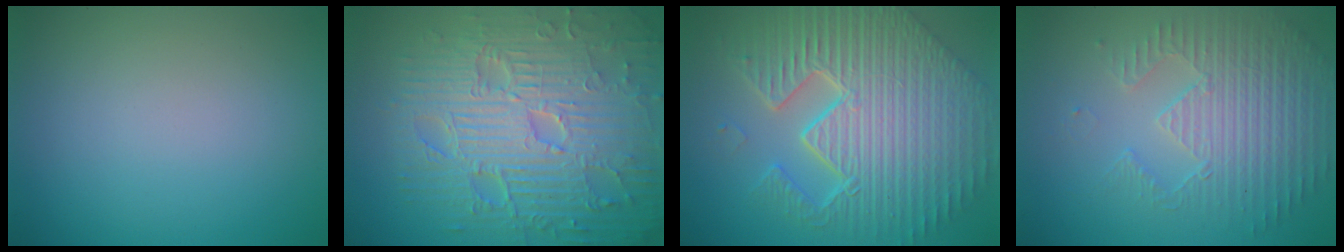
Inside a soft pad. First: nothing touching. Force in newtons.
{"total": 11.7, "press": 7.6, "slide": 8.8}
{"total": 11.4, "press": 7.4, "slide": 8.7}
{"total": 3.8, "press": 3.6, "slide": 1.1}